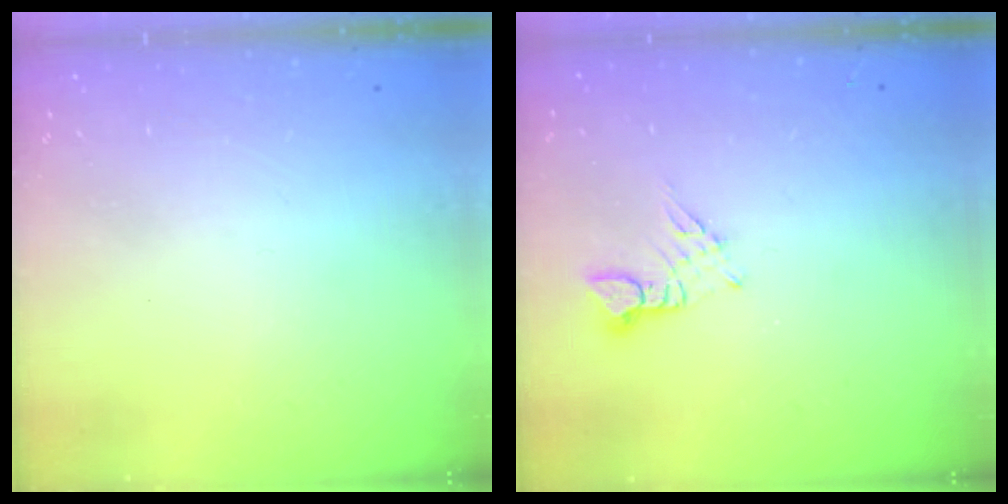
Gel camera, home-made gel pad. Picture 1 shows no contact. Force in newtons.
{"total": 3.0, "press": 3.0, "slide": 0.3}